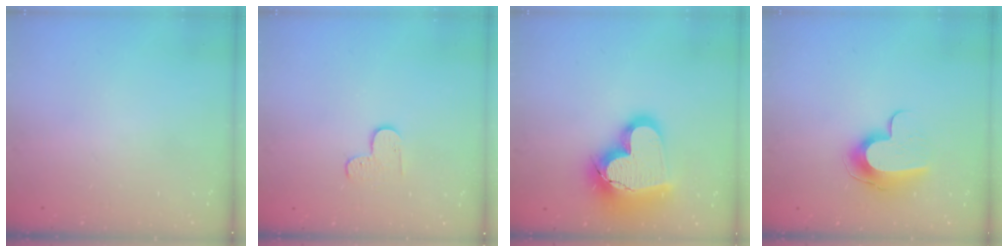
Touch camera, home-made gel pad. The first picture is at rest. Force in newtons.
{"total": 3.5, "press": 3.5, "slide": 0.4}
{"total": 21.8, "press": 21.7, "slide": 1.8}
{"total": 10.4, "press": 10.4, "slide": 0.3}